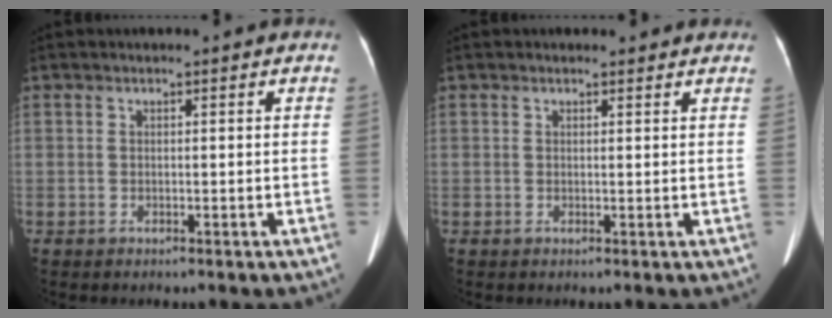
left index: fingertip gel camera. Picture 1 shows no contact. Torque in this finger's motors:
{"motor_torque": [0.17, 0.01, -0.15, 0.01]}